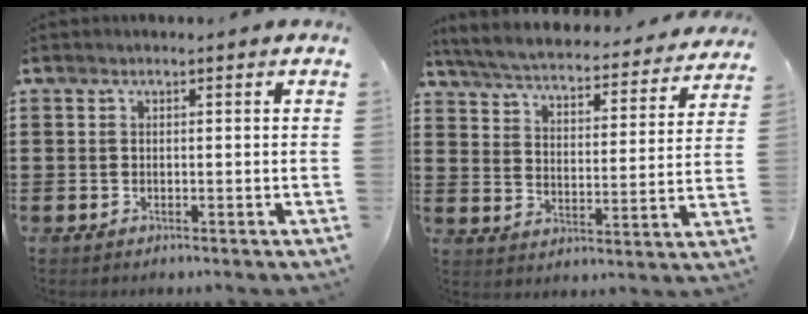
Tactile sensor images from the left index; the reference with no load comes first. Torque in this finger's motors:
{"motor_torque": [2.14, 0.00, 0.94, 0.08]}